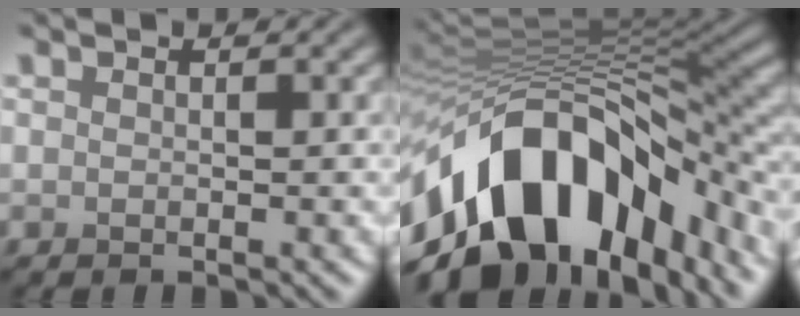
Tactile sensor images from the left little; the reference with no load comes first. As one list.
[{"total": 15.1, "force": [-7.8, 8.1, 10.1], "torque": [-0.171, 0.013, -0.129]}]